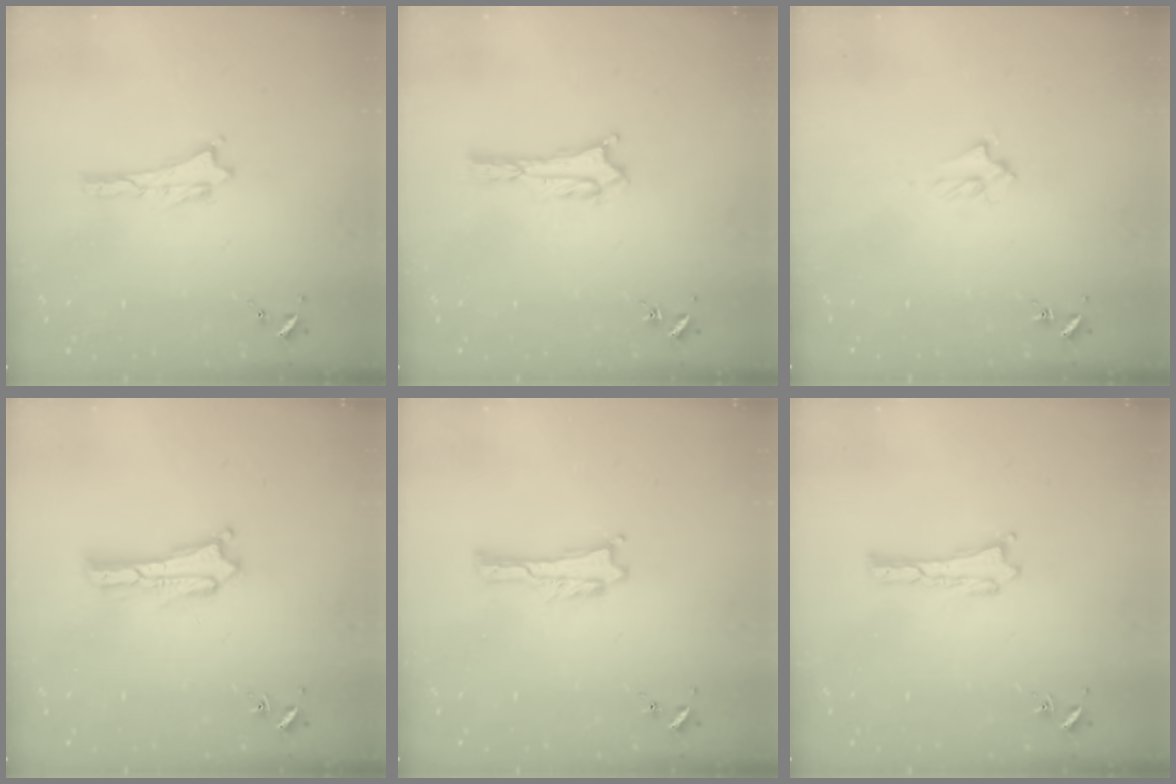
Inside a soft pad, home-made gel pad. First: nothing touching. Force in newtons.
{"total": 1.7, "press": 1.7, "slide": 0.3}
{"total": 1.7, "press": 1.6, "slide": 0.3}
{"total": 1.2, "press": 1.2, "slide": 0.2}
{"total": 0.0}
{"total": 0.0}